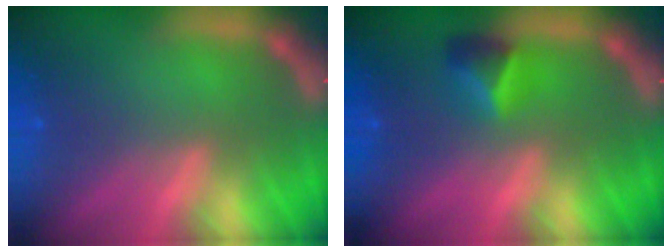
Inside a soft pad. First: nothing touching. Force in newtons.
{"total": 2.4}